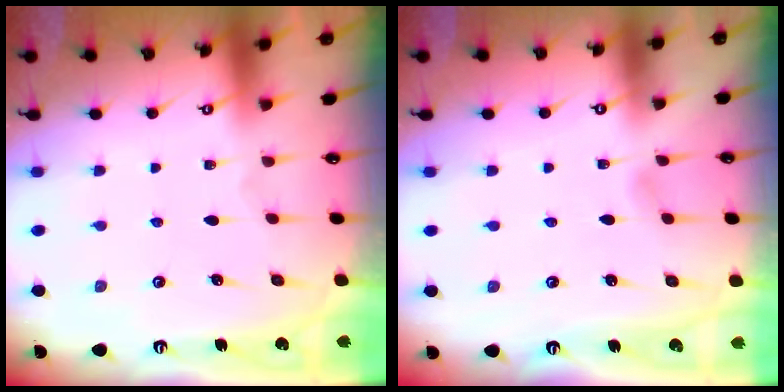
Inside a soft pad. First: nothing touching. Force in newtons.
{"total": 2.2, "press": 2.2, "slide": 0.3}